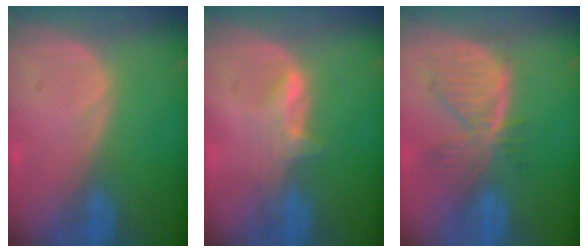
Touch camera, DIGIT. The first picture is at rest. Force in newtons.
{"total": 2.9, "press": 2.9, "slide": 0.4}
{"total": 7.8, "press": 6.8, "slide": 3.7}